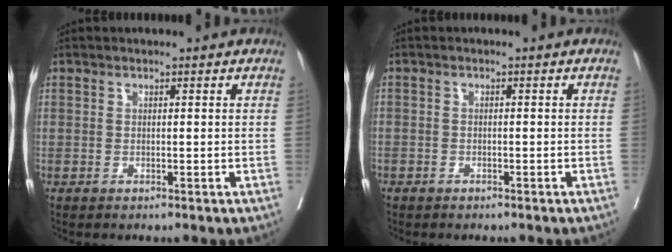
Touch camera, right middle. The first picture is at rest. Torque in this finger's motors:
{"motor_torque": [1.62, -0.52, 1.06, -0.10]}